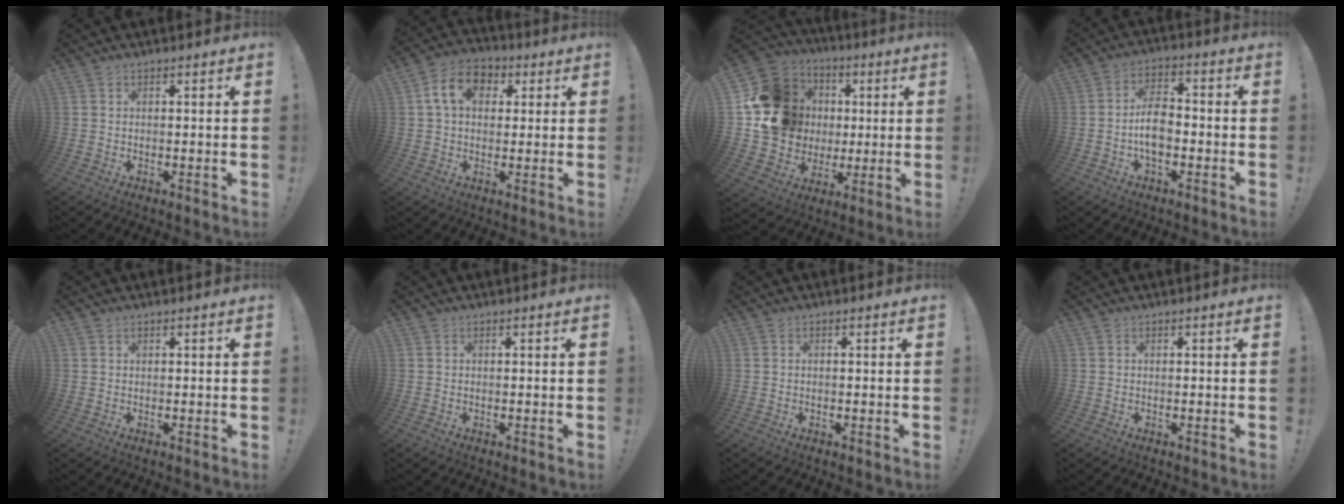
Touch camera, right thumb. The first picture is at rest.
{"total": 10.8, "force": [3.3, 7.8, 6.8], "torque": [-0.112, 0.013, 0.065]}
{"total": 19.1, "force": [2.8, 17.2, 7.9], "torque": [-0.124, 0.003, 0.093]}
{"total": 8.8, "force": [-2.1, 5.3, 6.7], "torque": [-0.124, 0.012, -0.037]}
{"total": 0.0}
{"total": 0.0}
{"total": 0.0}
{"total": 0.0}